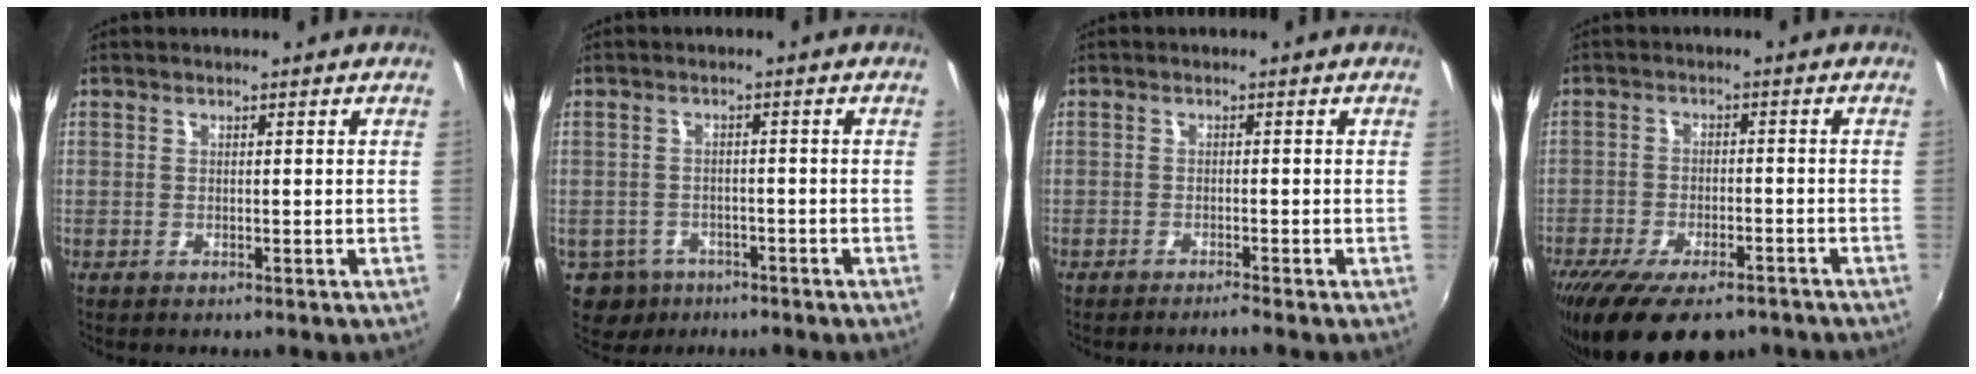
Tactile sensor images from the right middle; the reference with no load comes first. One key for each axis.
{"total": 5.9, "fx": -3.4, "fy": 4.6, "fz": 1.6, "tx": -0.049, "ty": -0.004, "tz": -0.046}
{"total": 1.3, "fx": -1.2, "fy": -0.2, "fz": 0.3, "tx": -0.012, "ty": -0.004, "tz": -0.023}
{"total": 14.8, "fx": -10.8, "fy": 5.7, "fz": 8.3, "tx": -0.176, "ty": -0.035, "tz": -0.169}